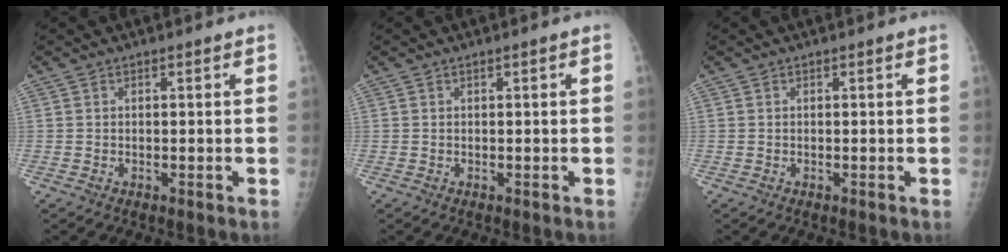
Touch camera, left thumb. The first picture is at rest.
{"total": 0.0}
{"total": 0.0}